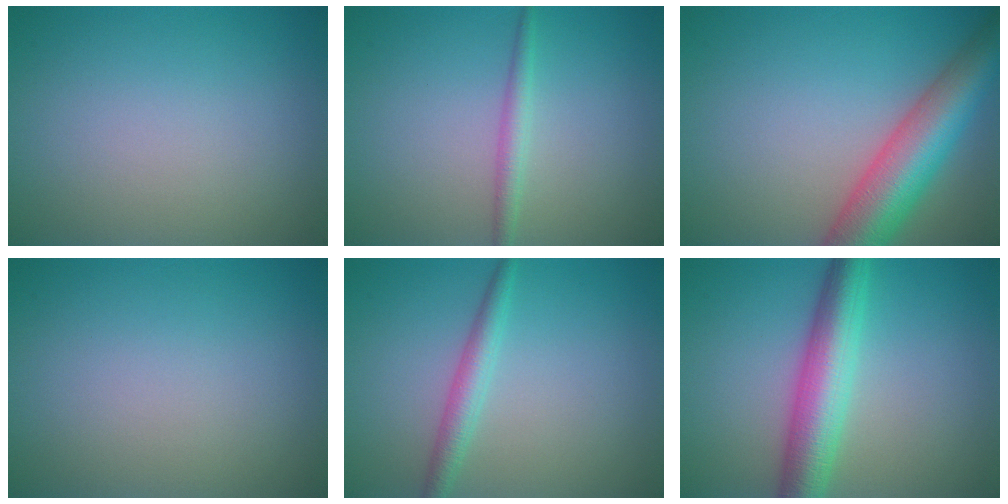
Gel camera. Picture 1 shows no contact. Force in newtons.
{"total": 1.7, "press": 1.7, "slide": 0.1}
{"total": 8.5, "press": 8.5, "slide": 0.4}
{"total": 0.0}
{"total": 2.3, "press": 2.3, "slide": 0.0}
{"total": 6.3, "press": 6.3, "slide": 0.0}